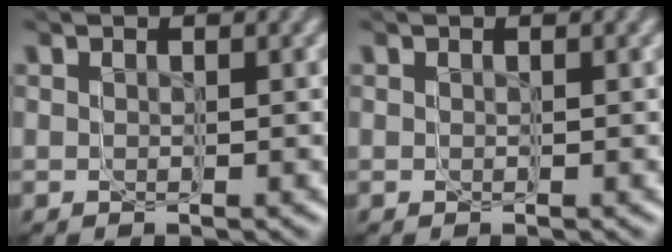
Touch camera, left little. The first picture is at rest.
{"total": 0.0}